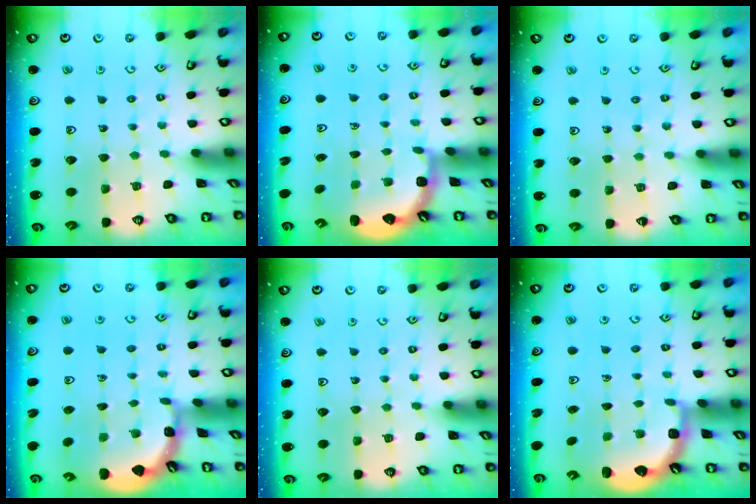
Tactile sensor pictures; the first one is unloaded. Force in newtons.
{"total": 2.5, "press": 2.1, "slide": 1.3}
{"total": 3.0, "press": 2.9, "slide": 0.6}
{"total": 1.8, "press": 1.8, "slide": 0.2}
{"total": 0.0}
{"total": 2.5, "press": 2.1, "slide": 1.3}